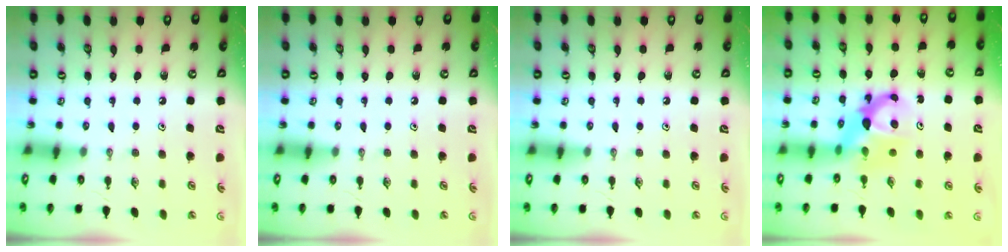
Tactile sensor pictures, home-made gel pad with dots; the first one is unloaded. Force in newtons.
{"total": 0.0}
{"total": 0.0}
{"total": 6.4, "press": 6.4, "slide": 0.5}